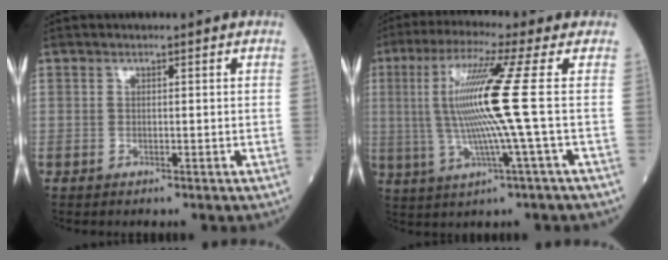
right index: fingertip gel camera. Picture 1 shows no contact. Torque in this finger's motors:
{"motor_torque": [1.70, 0.43, 0.79, 0.21]}